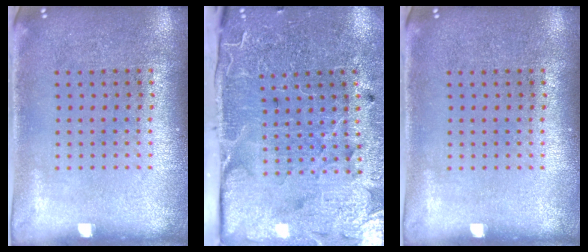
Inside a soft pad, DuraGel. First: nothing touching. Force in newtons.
{"total": 3.8, "press": 3.6, "slide": 1.3}
{"total": 0.0}